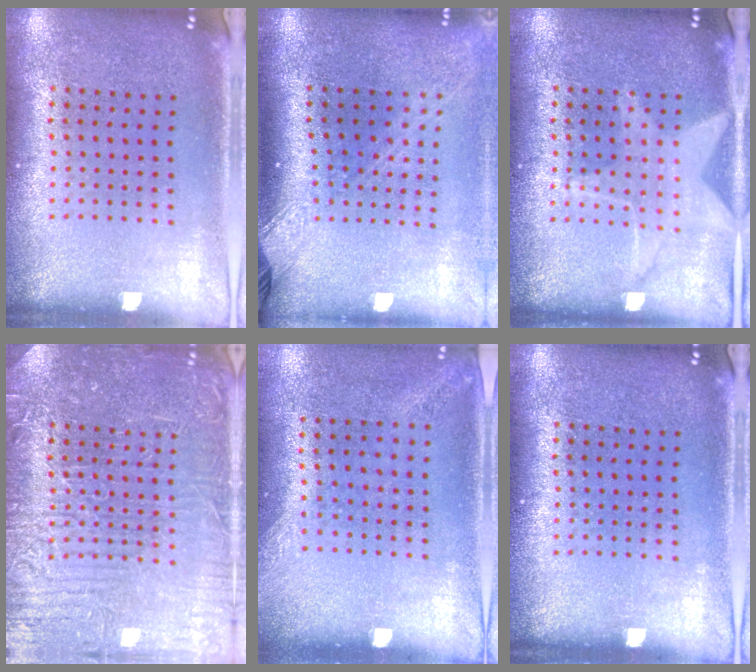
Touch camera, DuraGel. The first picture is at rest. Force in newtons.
{"total": 2.2, "press": 1.7, "slide": 1.4}
{"total": 1.4, "press": 1.4, "slide": 0.2}
{"total": 4.5, "press": 4.5, "slide": 0.6}
{"total": 1.4, "press": 1.0, "slide": 1.0}
{"total": 0.0}